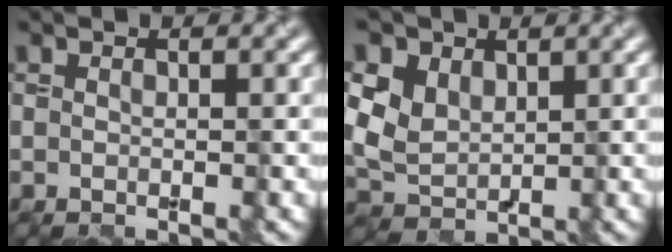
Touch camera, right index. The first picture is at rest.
{"total": 5.1, "force": [1.7, 3.9, 2.9], "torque": [-0.084, 0.010, 0.032]}